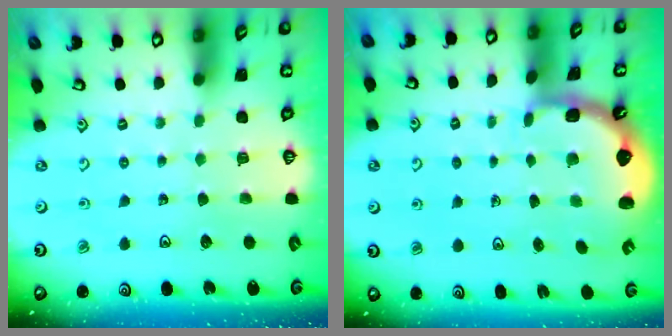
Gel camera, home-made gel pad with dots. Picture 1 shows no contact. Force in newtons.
{"total": 2.4, "press": 1.7, "slide": 1.7}